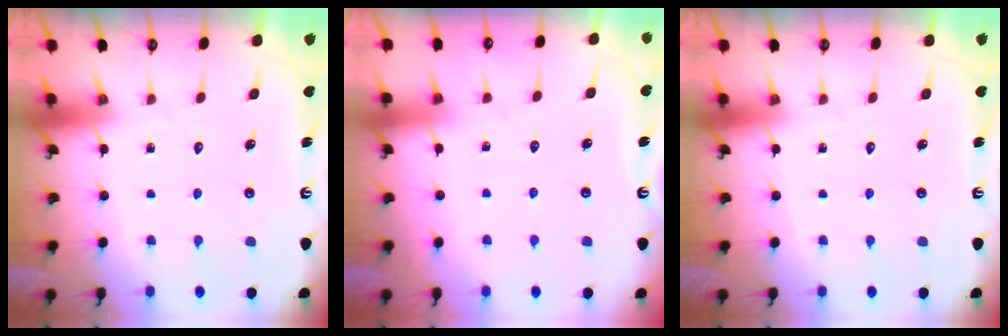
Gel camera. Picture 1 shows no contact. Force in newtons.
{"total": 1.8, "press": 1.8, "slide": 0.3}
{"total": 0.0}